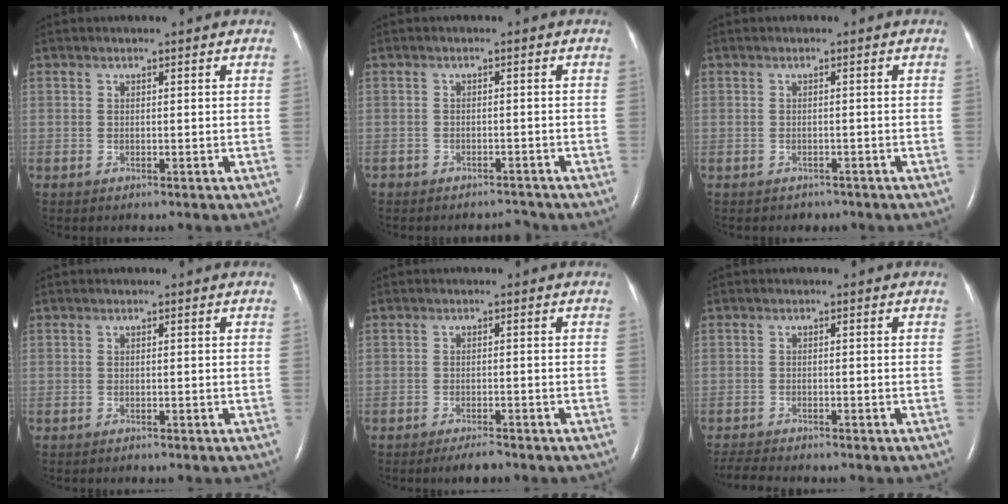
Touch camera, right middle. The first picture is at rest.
{"total": 2.1, "force": [-2.0, 0.6, -0.4], "torque": [0.009, -0.002, -0.030]}
{"total": 1.6, "force": [-1.4, 0.9, -0.1], "torque": [-0.009, 0.000, -0.019]}
{"total": 0.0}
{"total": 2.5, "force": [-2.2, 0.2, 1.3], "torque": [-0.031, -0.007, -0.032]}
{"total": 4.1, "force": [-3.8, 0.3, 1.3], "torque": [-0.024, -0.013, -0.062]}